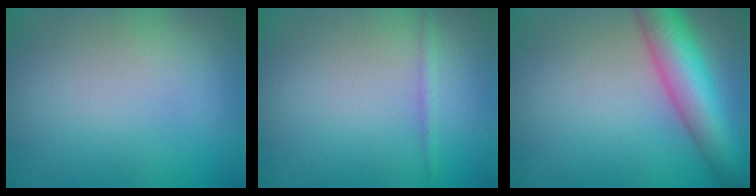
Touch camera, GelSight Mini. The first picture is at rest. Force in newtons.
{"total": 0.9, "press": 0.9, "slide": 0.1}
{"total": 8.8, "press": 8.8, "slide": 0.3}